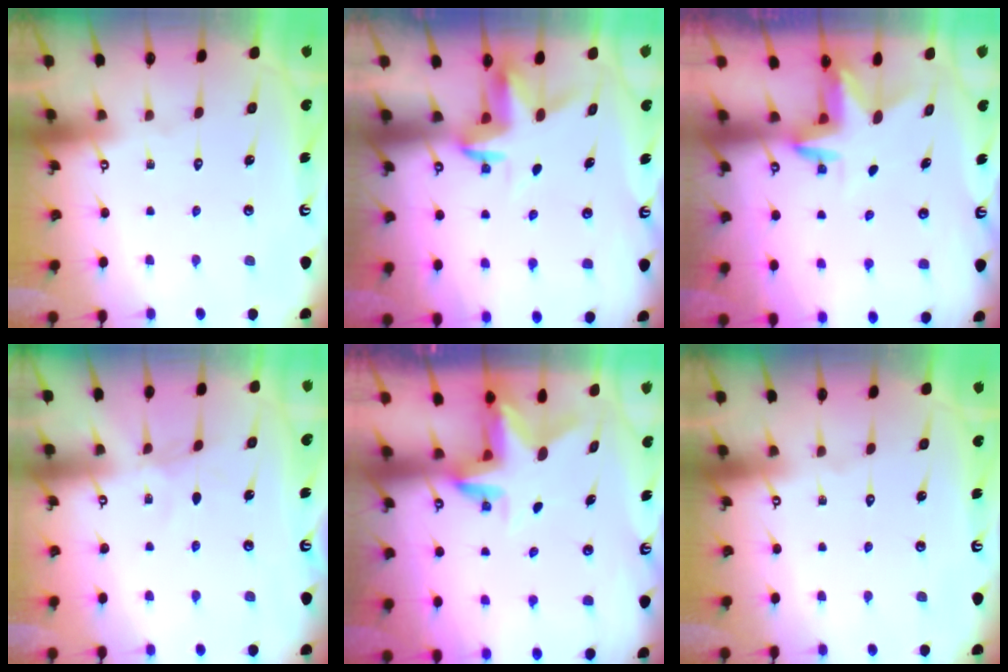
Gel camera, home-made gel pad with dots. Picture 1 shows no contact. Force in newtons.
{"total": 3.6, "press": 3.6, "slide": 0.2}
{"total": 3.2, "press": 3.2, "slide": 0.3}
{"total": 2.7, "press": 2.7, "slide": 0.4}
{"total": 3.5, "press": 3.5, "slide": 0.2}
{"total": 0.0}